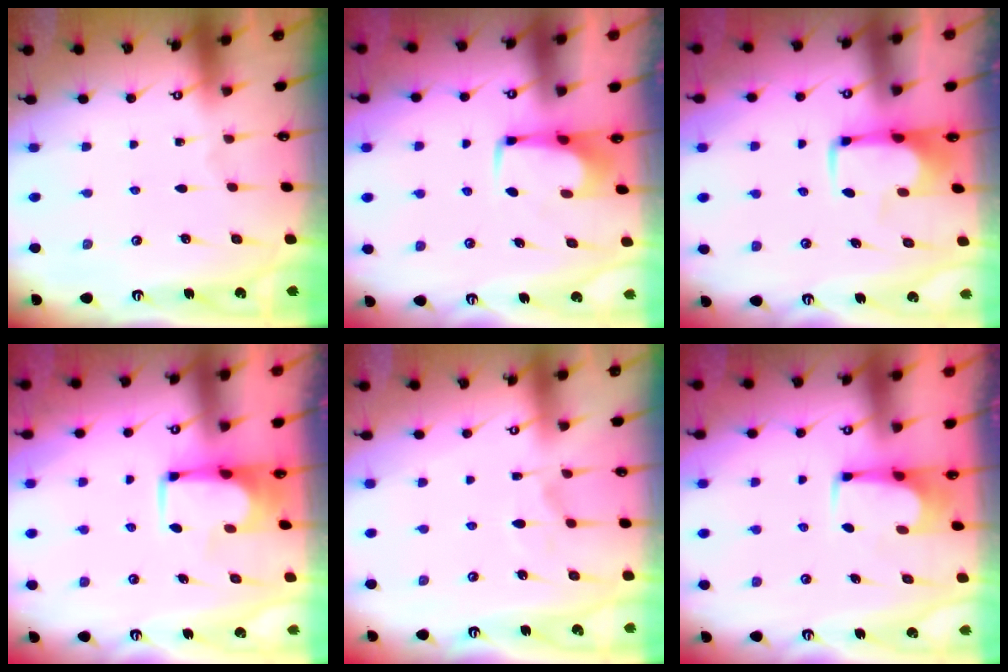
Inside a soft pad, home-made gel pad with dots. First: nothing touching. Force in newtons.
{"total": 2.0, "press": 1.9, "slide": 0.6}
{"total": 1.8, "press": 1.7, "slide": 0.5}
{"total": 1.7, "press": 1.7, "slide": 0.1}
{"total": 6.4, "press": 6.3, "slide": 1.3}
{"total": 3.7, "press": 3.7, "slide": 0.3}